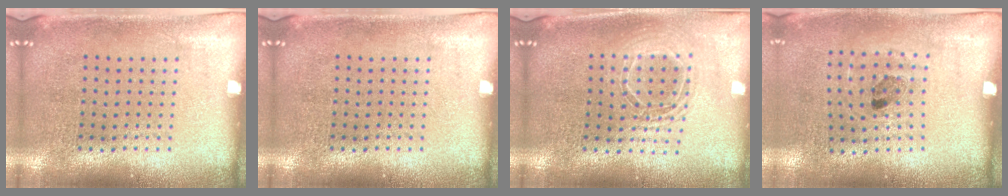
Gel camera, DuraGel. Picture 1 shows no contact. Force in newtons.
{"total": 0.0}
{"total": 1.7, "press": 1.4, "slide": 0.9}
{"total": 1.0, "press": 0.7, "slide": 0.7}